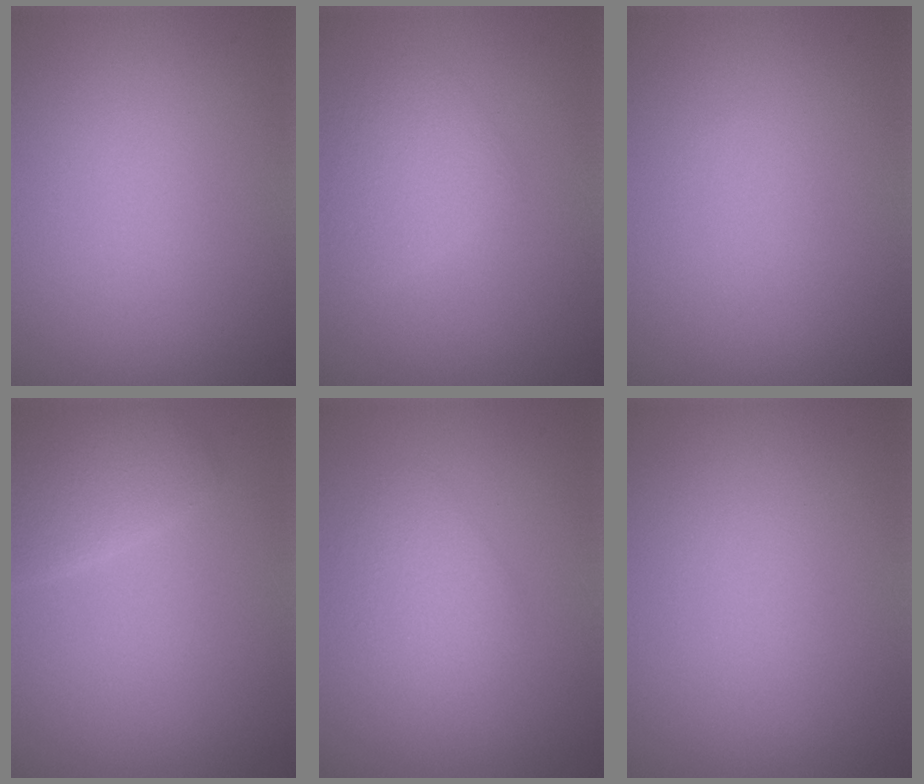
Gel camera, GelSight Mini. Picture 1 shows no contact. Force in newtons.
{"total": 2.2, "press": 2.2, "slide": 0.1}
{"total": 0.0}
{"total": 2.8, "press": 2.8, "slide": 0.2}
{"total": 2.0, "press": 2.0, "slide": 0.1}
{"total": 0.0}